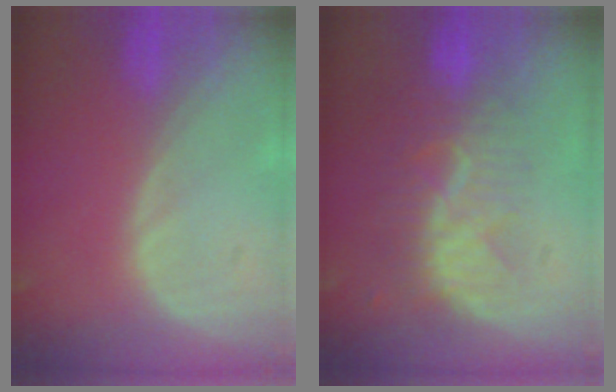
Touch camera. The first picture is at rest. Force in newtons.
{"total": 8.5, "press": 7.7, "slide": 3.5}